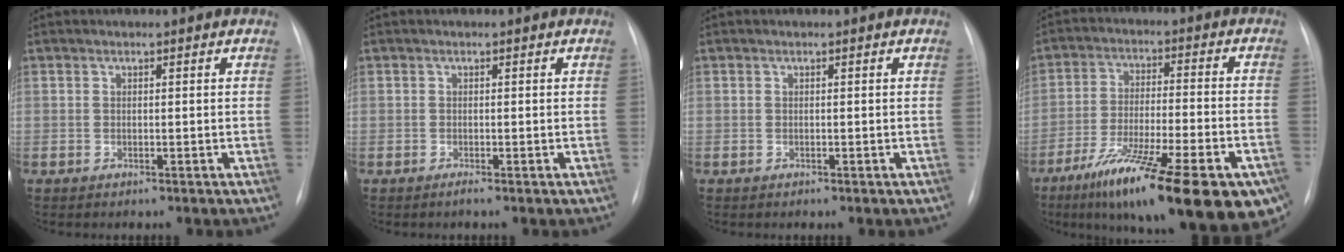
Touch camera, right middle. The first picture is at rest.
{"total": 0.6, "force": [-0.6, 0.0, 0.3], "torque": [-0.009, -0.002, -0.009]}
{"total": 0.0}
{"total": 26.5, "force": [-16.8, 5.5, 19.7], "torque": [-0.238, -0.020, -0.256]}